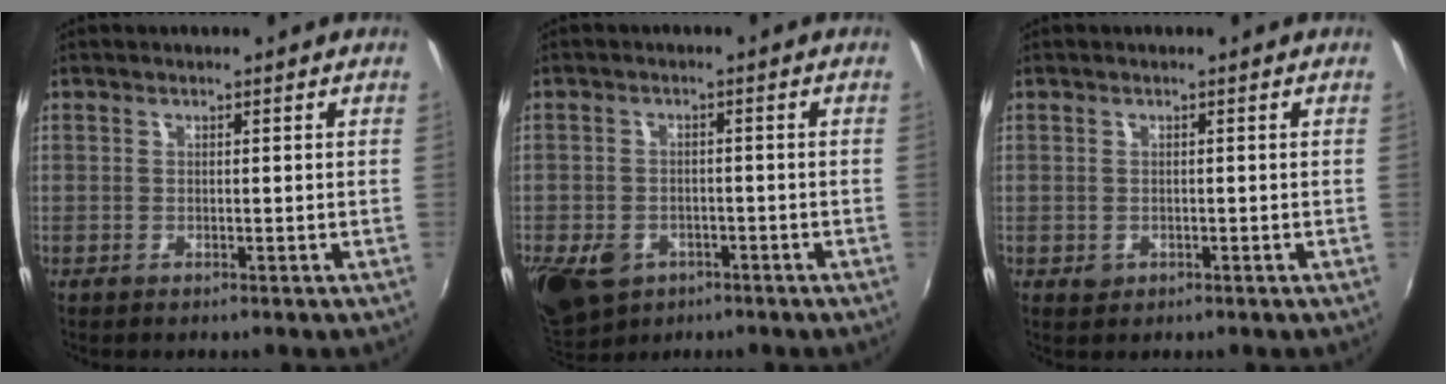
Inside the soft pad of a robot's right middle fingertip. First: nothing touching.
{"total": 11.1, "force": [-5.6, 7.7, 5.7], "torque": [-0.144, -0.023, -0.090]}
{"total": 1.3, "force": [-0.4, 1.1, 0.4], "torque": [-0.006, -0.002, -0.005]}